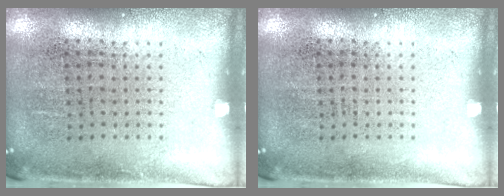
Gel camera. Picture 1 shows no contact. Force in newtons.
{"total": 0.0}